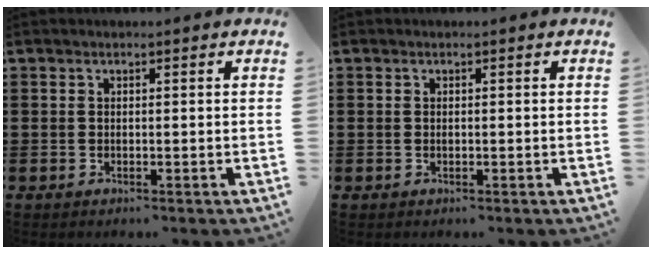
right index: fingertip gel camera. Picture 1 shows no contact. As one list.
[{"total": 0.0}]